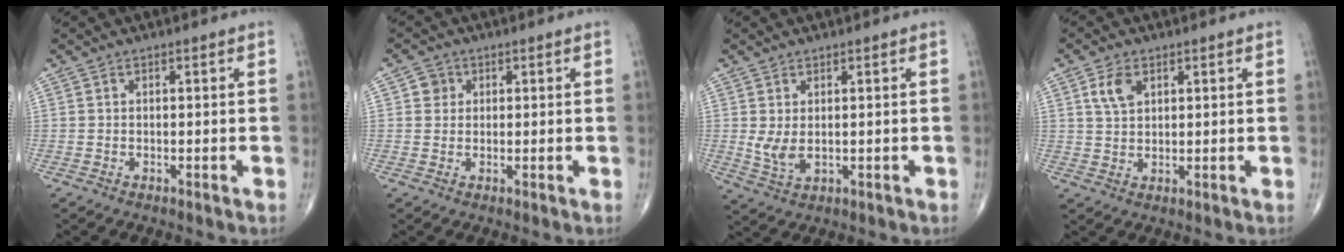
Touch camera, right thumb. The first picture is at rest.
{"total": 2.7, "force": [0.8, 2.5, 0.6], "torque": [0.006, 0.000, 0.007]}
{"total": 3.9, "force": [0.5, 2.0, 3.3], "torque": [-0.066, -0.007, 0.021]}
{"total": 4.6, "force": [2.0, 2.9, 2.9], "torque": [-0.047, -0.006, 0.041]}